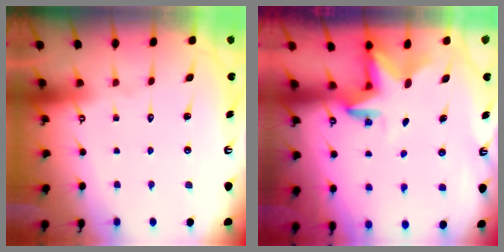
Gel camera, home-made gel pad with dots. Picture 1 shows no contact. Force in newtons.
{"total": 2.9, "press": 2.9, "slide": 0.2}